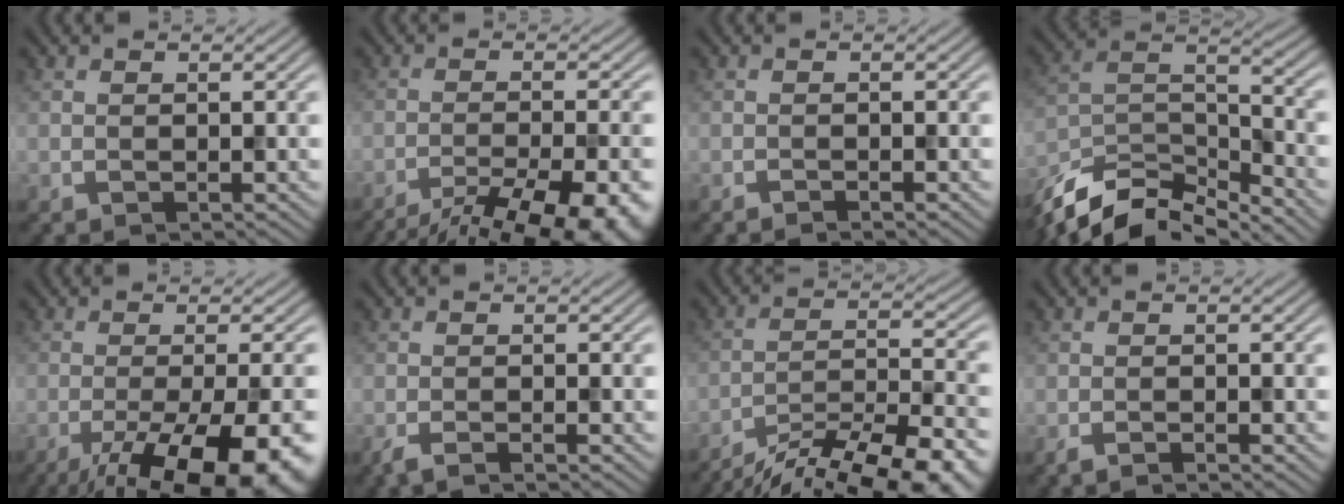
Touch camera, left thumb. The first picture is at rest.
{"total": 14.5, "force": [-11.1, 3.7, 8.6], "torque": [-0.122, -0.020, -0.140]}
{"total": 1.0, "force": [-0.8, 0.0, 0.6], "torque": [-0.007, 0.002, -0.017]}
{"total": 12.9, "force": [-10.5, 4.1, 6.4], "torque": [-0.139, -0.009, -0.192]}
{"total": 16.3, "force": [-8.8, 4.7, 12.9], "torque": [-0.177, -0.027, -0.120]}
{"total": 2.5, "force": [-1.6, 0.3, 1.9], "torque": [-0.031, -0.001, -0.039]}
{"total": 16.9, "force": [-14.1, 4.1, 8.3], "torque": [-0.120, -0.017, -0.203]}
{"total": 1.8, "force": [-1.3, 0.1, 1.2], "torque": [-0.019, 0.000, -0.027]}